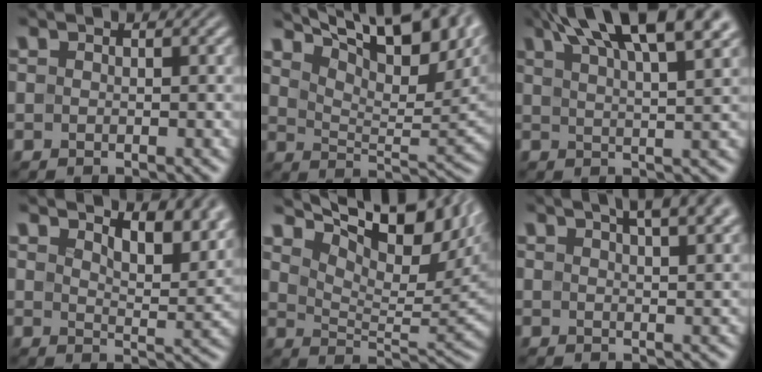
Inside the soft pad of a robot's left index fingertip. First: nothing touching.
{"total": 13.9, "force": [9.1, 4.7, 9.4], "torque": [-0.137, 0.026, 0.126]}
{"total": 11.8, "force": [7.7, 3.3, 8.3], "torque": [-0.099, 0.041, 0.094]}
{"total": 6.8, "force": [5.2, 2.3, 3.8], "torque": [-0.046, 0.005, 0.064]}
{"total": 10.8, "force": [6.9, 3.8, 7.4], "torque": [-0.112, 0.013, 0.116]}
{"total": 7.3, "force": [4.8, 2.9, 4.6], "torque": [-0.022, 0.041, 0.035]}